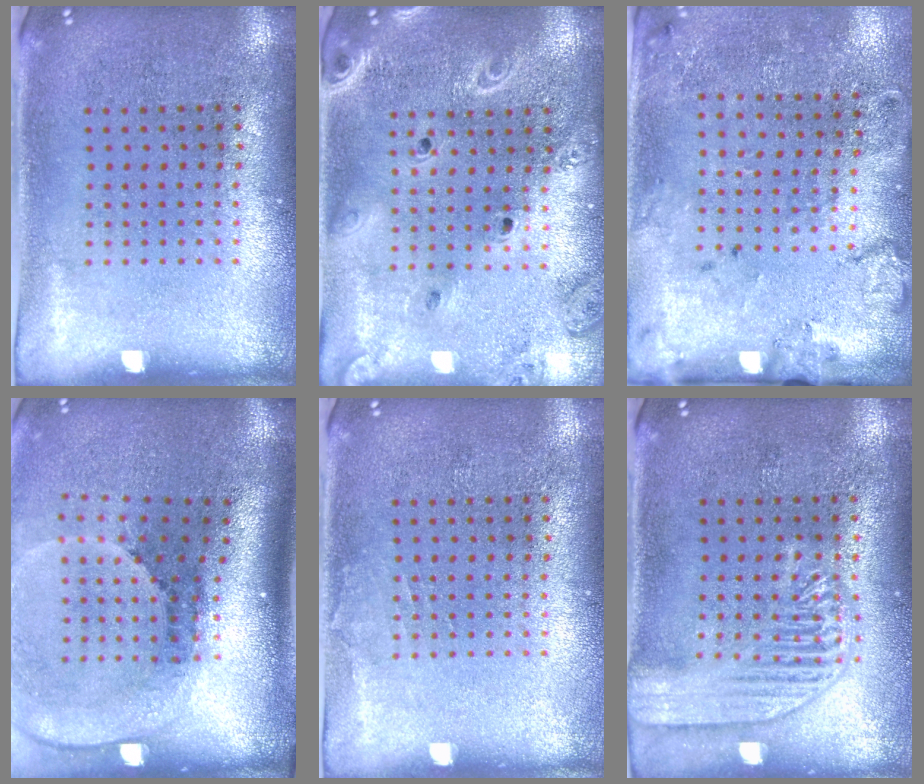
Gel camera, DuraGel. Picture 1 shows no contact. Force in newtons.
{"total": 2.0, "press": 1.9, "slide": 0.7}
{"total": 2.1, "press": 1.5, "slide": 1.5}
{"total": 2.5, "press": 1.7, "slide": 1.8}
{"total": 0.6, "press": 0.6, "slide": 0.1}
{"total": 3.2, "press": 3.2, "slide": 0.4}